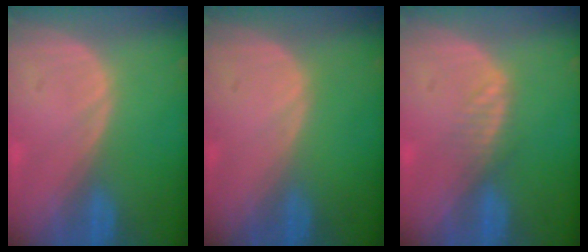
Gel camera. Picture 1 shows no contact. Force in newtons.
{"total": 0.0}
{"total": 2.0, "press": 2.0, "slide": 0.2}